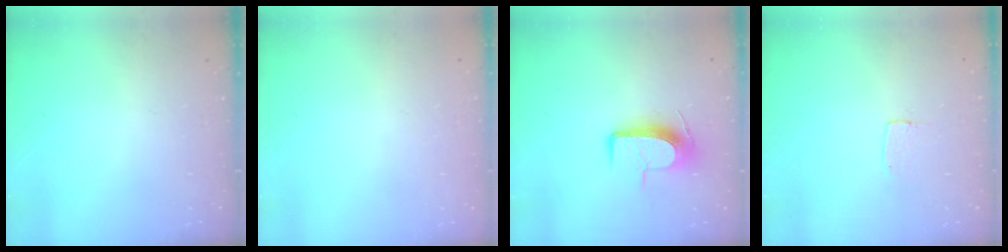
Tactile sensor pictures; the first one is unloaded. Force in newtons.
{"total": 0.0}
{"total": 11.1, "press": 11.1, "slide": 0.5}
{"total": 3.4, "press": 3.4, "slide": 0.1}